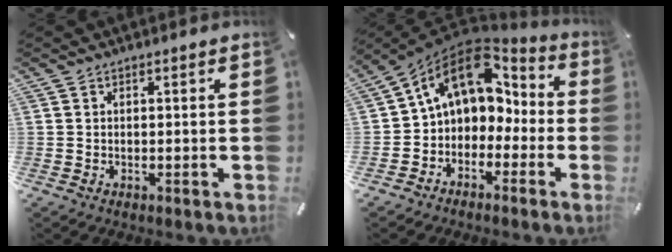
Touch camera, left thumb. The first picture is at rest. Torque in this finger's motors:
{"motor_torque": [1.29, 3.72, 1.61, 1.05, 0.22]}